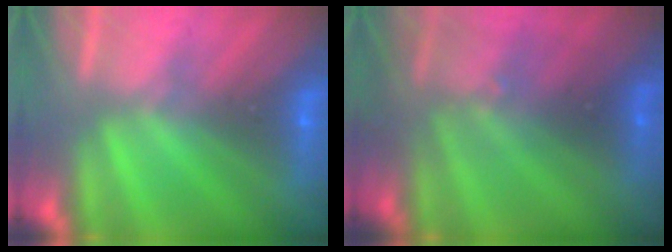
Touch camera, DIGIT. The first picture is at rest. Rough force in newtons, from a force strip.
{"total": 3.0}